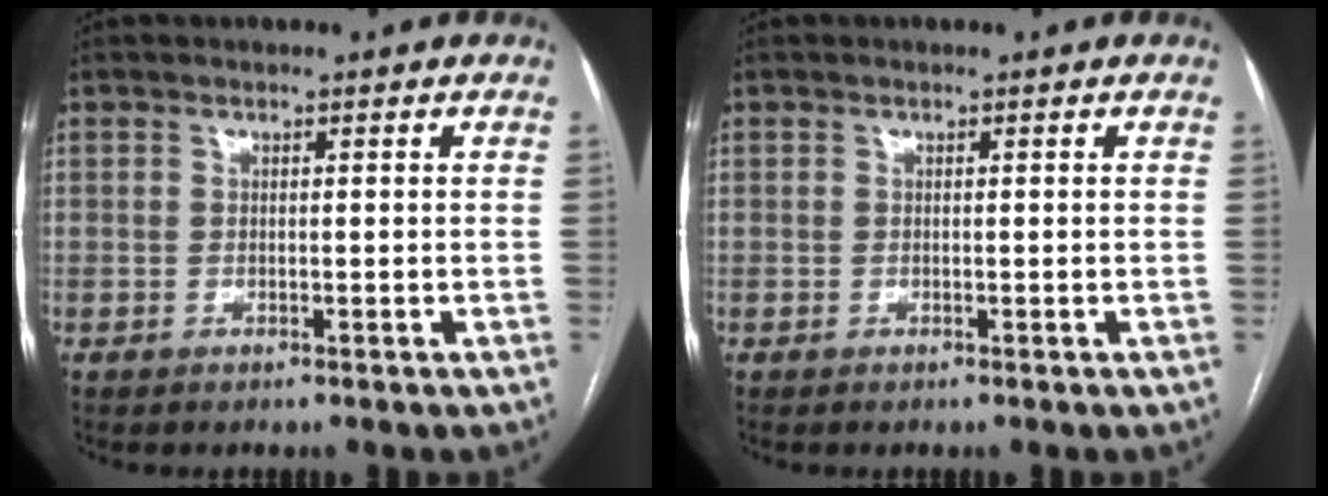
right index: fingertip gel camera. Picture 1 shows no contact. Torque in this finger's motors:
{"motor_torque": [0.00, 0.00, 0.00, 0.00]}